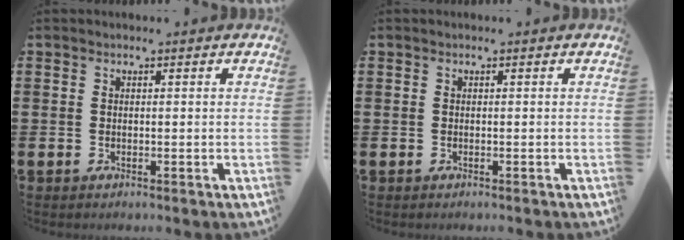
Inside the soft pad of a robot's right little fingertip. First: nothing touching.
{"total": 0.0}